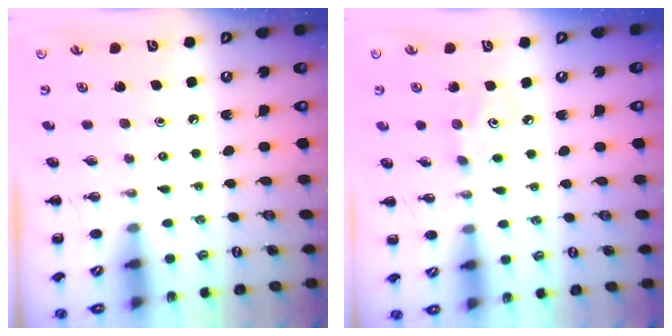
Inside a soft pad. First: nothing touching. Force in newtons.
{"total": 2.6, "press": 2.5, "slide": 0.8}